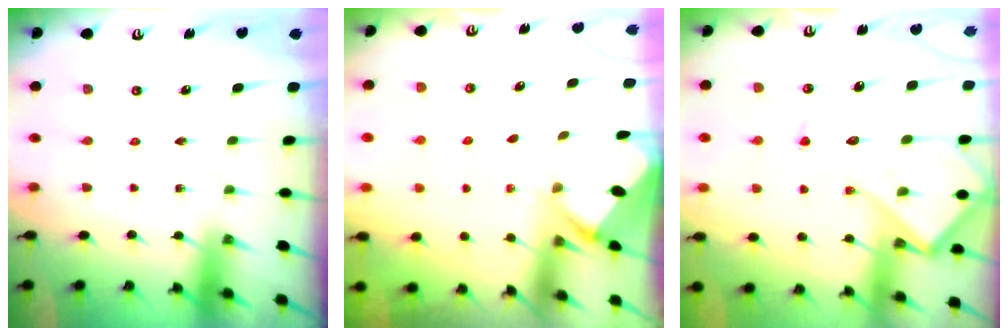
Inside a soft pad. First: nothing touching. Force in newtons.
{"total": 2.2, "press": 2.2, "slide": 0.2}
{"total": 16.2, "press": 16.2, "slide": 1.6}